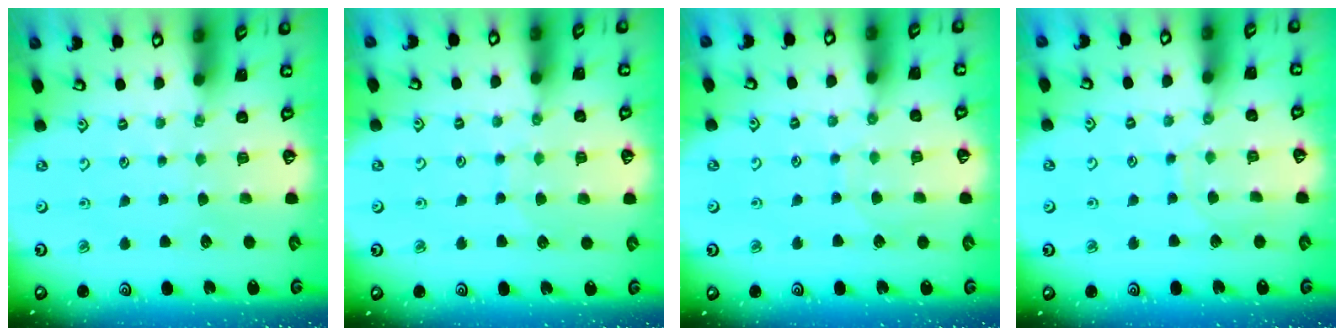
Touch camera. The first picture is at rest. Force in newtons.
{"total": 5.2, "press": 5.2, "slide": 0.5}
{"total": 6.5, "press": 6.5, "slide": 0.5}
{"total": 5.7, "press": 5.7, "slide": 0.4}